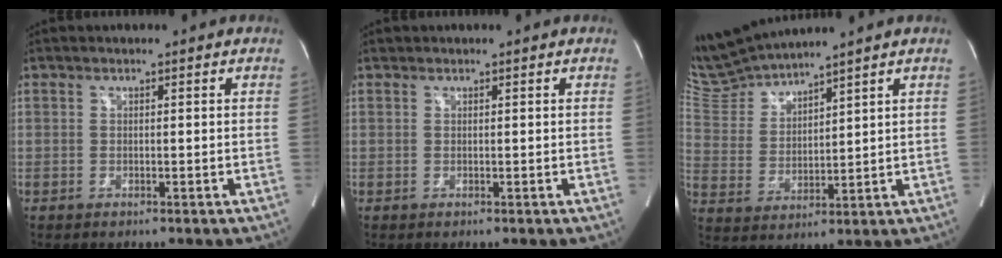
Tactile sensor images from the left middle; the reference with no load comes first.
{"total": 0.0}
{"total": 8.5, "force": [8.4, -1.2, 0.8], "torque": [-0.044, 0.006, 0.189]}